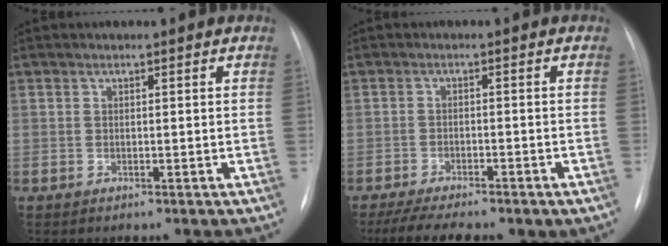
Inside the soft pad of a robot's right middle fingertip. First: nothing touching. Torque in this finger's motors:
{"motor_torque": [1.08, -1.05, 0.18, 0.08]}